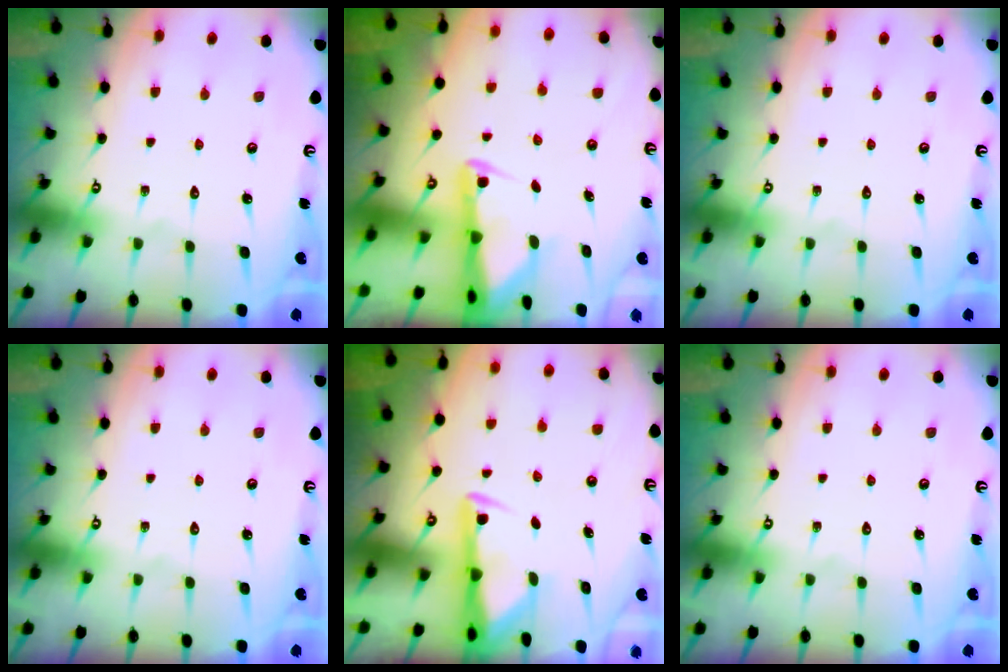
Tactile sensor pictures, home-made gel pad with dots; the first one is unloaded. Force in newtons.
{"total": 2.3, "press": 2.3, "slide": 0.5}
{"total": 0.0}
{"total": 0.0}
{"total": 2.8, "press": 2.7, "slide": 0.5}
{"total": 0.0}